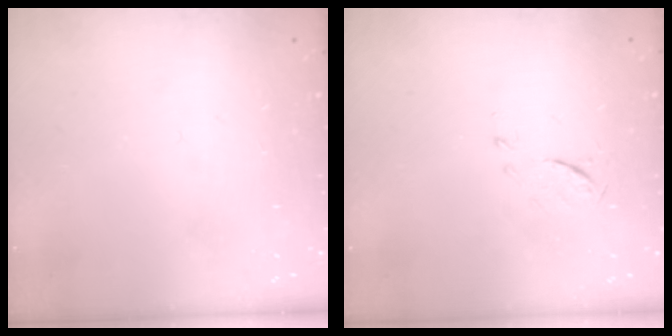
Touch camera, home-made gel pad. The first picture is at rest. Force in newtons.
{"total": 5.8, "press": 5.8, "slide": 0.8}